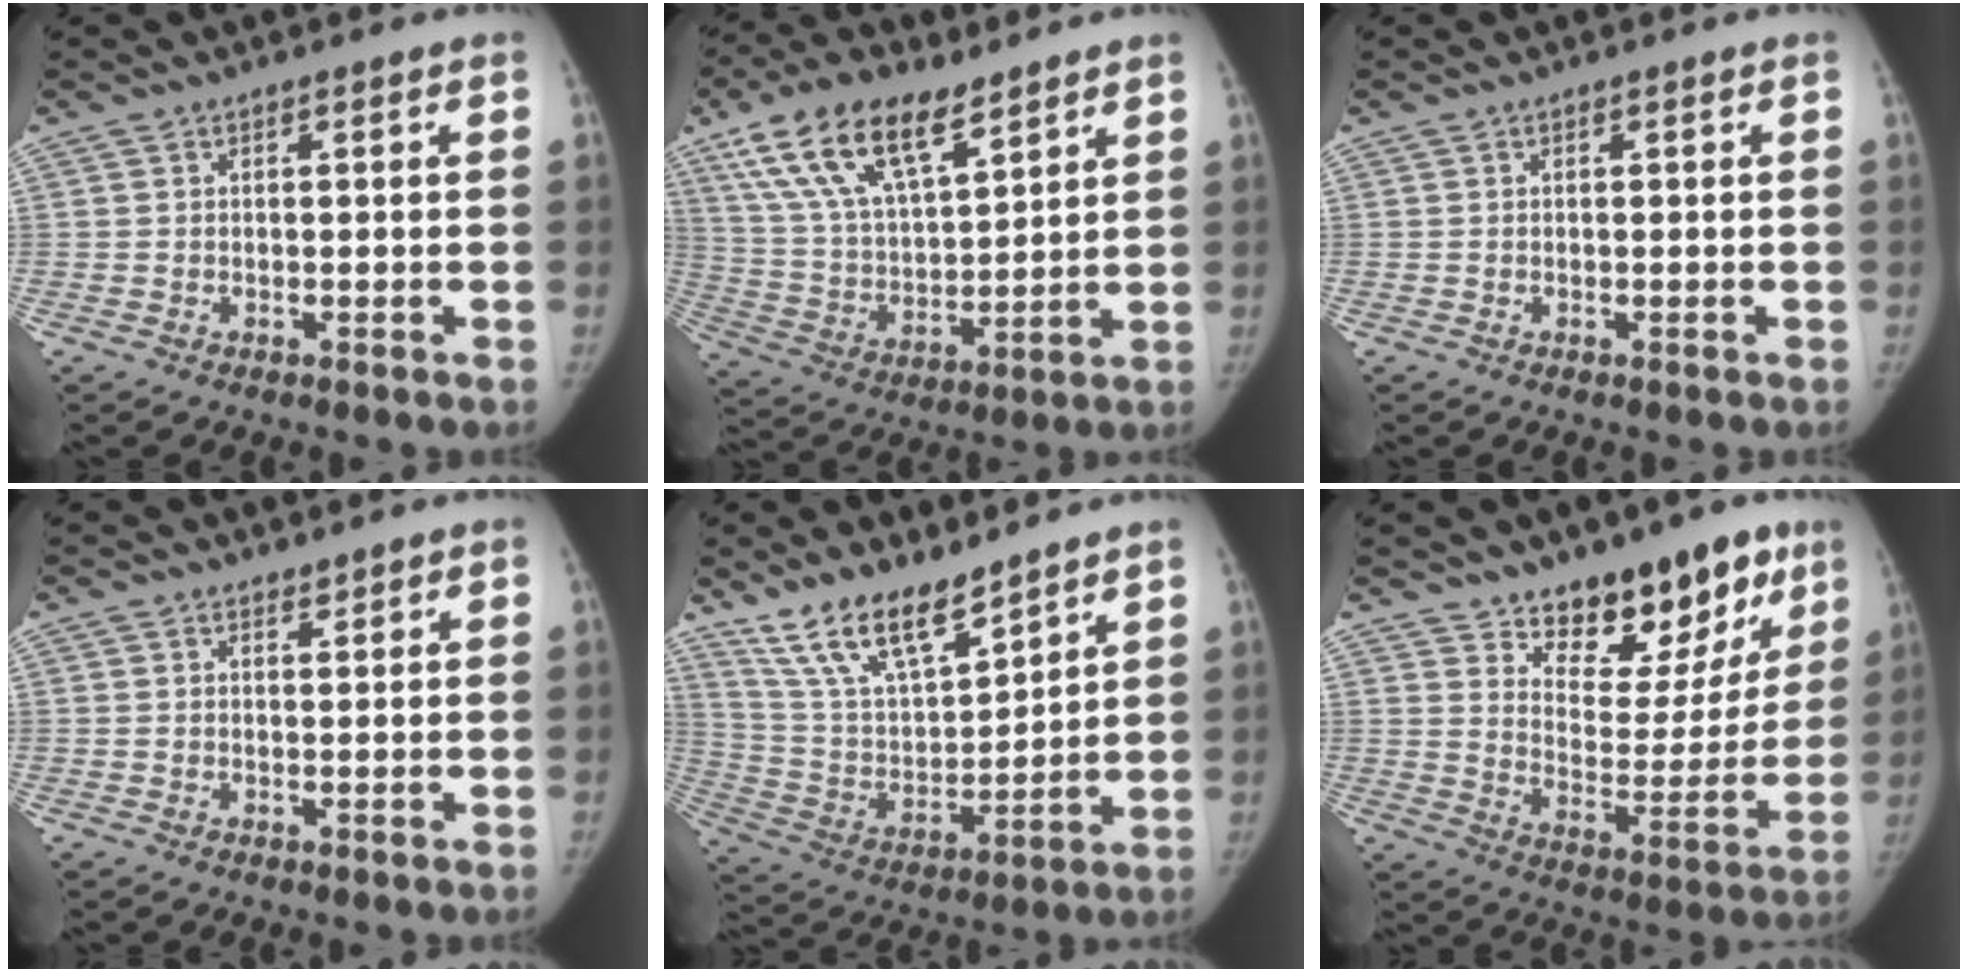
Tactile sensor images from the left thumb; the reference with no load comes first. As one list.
[{"total": 18.3, "force": [11.2, 7.9, 12.1], "torque": [-0.197, -0.034, 0.214]}, {"total": 0.0}, {"total": 0.9, "force": [0.9, 0.4, 0.1], "torque": [0.005, -0.008, 0.012]}, {"total": 15.1, "force": [11.5, 5.3, 8.1], "torque": [-0.120, -0.062, 0.228]}, {"total": 17.6, "force": [12.0, 9.0, 9.2], "torque": [-0.053, -0.081, 0.180]}]